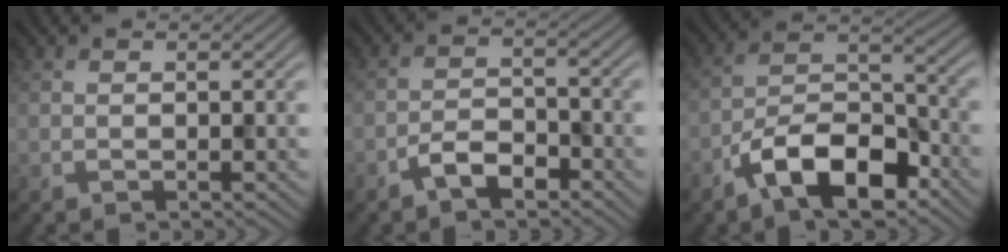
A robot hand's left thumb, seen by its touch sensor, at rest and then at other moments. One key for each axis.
{"total": 3.9, "fx": -2.7, "fy": 1.7, "fz": 2.2, "tx": -0.038, "ty": 0.006, "tz": -0.061}
{"total": 10.4, "fx": -6.5, "fy": 4.3, "fz": 6.9, "tx": -0.112, "ty": 0.008, "tz": -0.139}